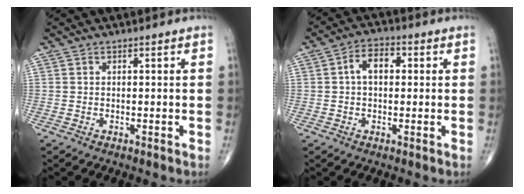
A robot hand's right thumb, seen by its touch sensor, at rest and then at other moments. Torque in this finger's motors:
{"motor_torque": [0.85, 1.17, 0.86, 0.11, -0.05]}